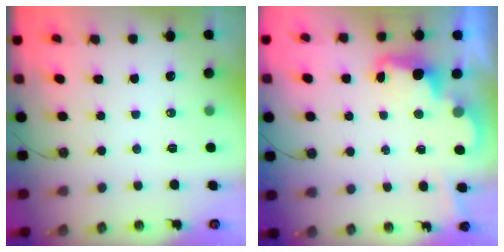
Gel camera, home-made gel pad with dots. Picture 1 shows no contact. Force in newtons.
{"total": 2.6, "press": 2.5, "slide": 0.6}